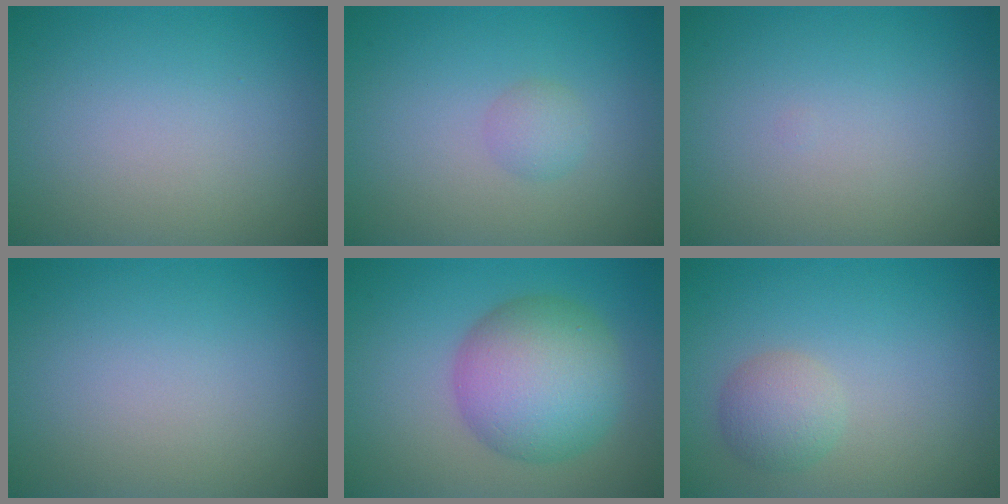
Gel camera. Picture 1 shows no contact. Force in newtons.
{"total": 1.3, "press": 1.3, "slide": 0.1}
{"total": 0.0}
{"total": 0.0}
{"total": 8.2, "press": 8.2, "slide": 0.5}
{"total": 2.4, "press": 2.4, "slide": 0.1}